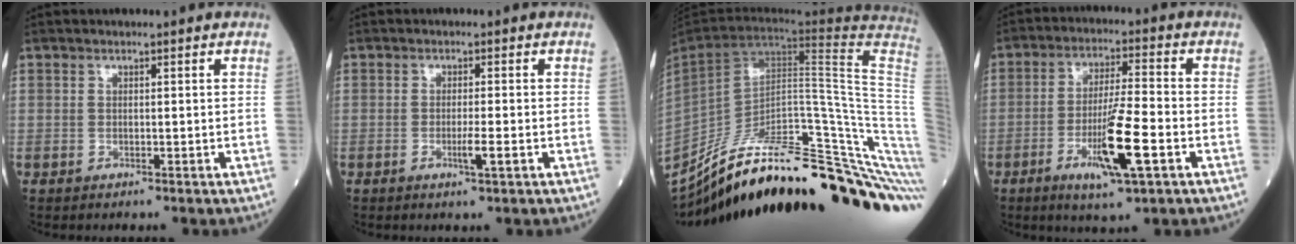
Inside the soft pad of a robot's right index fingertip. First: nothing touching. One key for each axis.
{"total": 2.6, "fx": -0.9, "fy": -0.2, "fz": 2.4, "tx": -0.043, "ty": -0.004, "tz": -0.015}
{"total": 38.0, "fx": -28.2, "fy": 4.3, "fz": 25.1, "tx": -0.259, "ty": -0.037, "tz": -0.391}
{"total": 11.6, "fx": -4.4, "fy": 0.7, "fz": 10.7, "tx": -0.195, "ty": -0.015, "tz": -0.076}